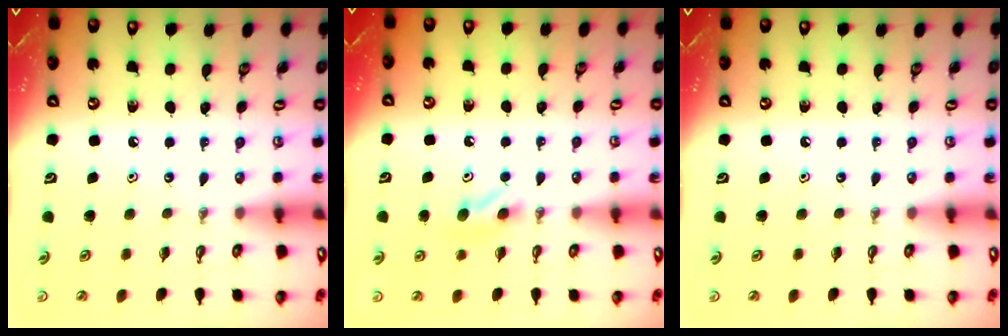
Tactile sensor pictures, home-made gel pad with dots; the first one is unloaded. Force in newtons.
{"total": 4.4, "press": 4.0, "slide": 1.7}
{"total": 0.0}